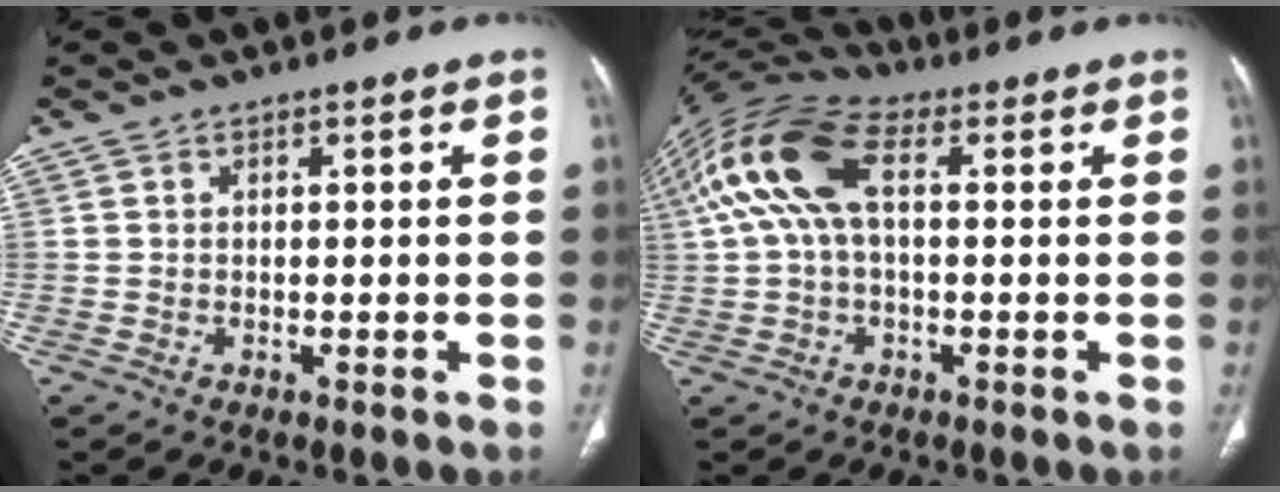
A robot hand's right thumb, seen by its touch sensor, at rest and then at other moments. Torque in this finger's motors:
{"motor_torque": [-0.37, 1.66, 0.68, -0.45, 0.34]}